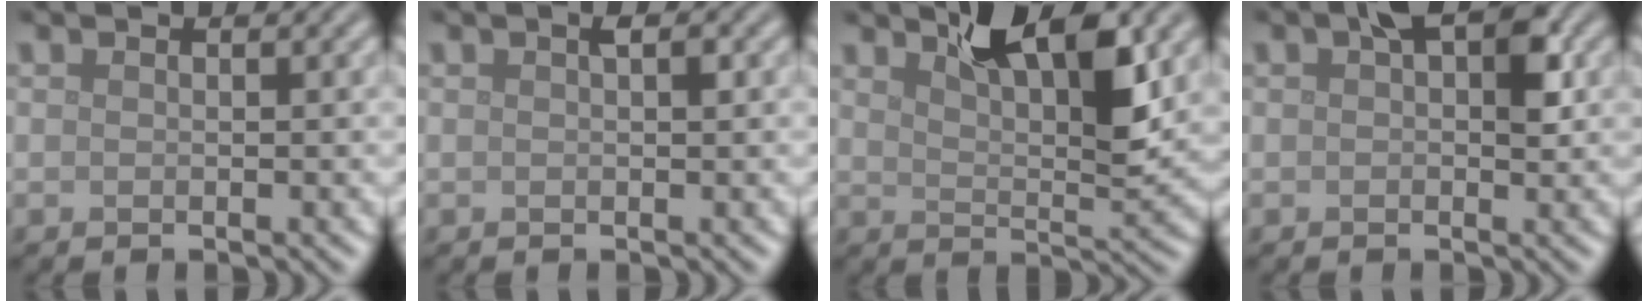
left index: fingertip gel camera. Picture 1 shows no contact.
{"total": 0.9, "force": [0.3, 0.2, 0.8], "torque": [-0.014, 0.003, 0.006]}
{"total": 7.0, "force": [4.3, 1.9, 5.3], "torque": [-0.084, -0.001, 0.070]}
{"total": 3.7, "force": [1.1, 1.8, 3.1], "torque": [-0.035, 0.011, 0.011]}